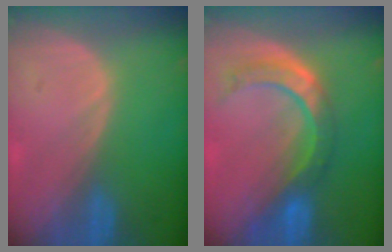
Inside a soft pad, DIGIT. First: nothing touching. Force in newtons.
{"total": 8.2, "press": 7.2, "slide": 3.9}